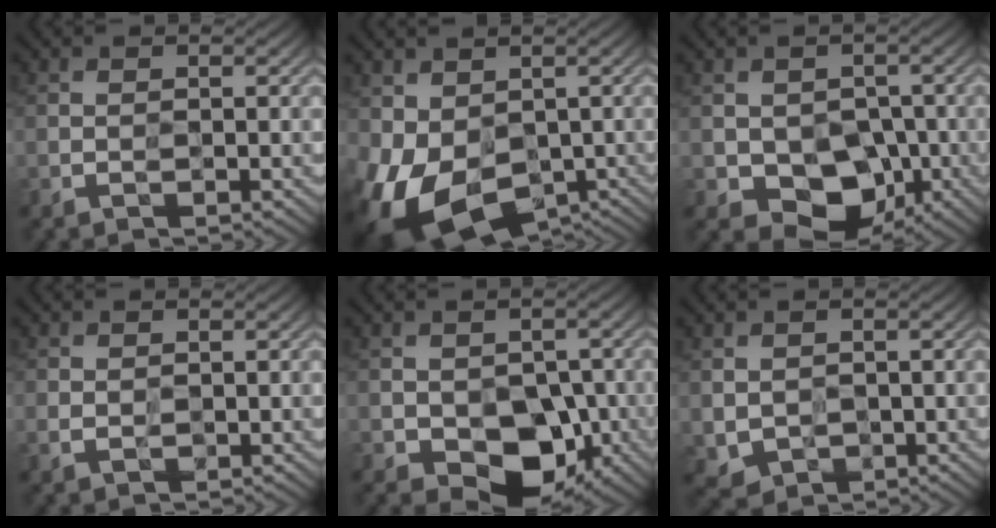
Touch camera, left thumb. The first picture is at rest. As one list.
[{"total": 14.0, "force": [-2.9, 9.6, 9.8], "torque": [-0.217, -0.046, -0.007]}, {"total": 8.3, "force": [-2.2, 6.3, 4.9], "torque": [-0.082, -0.025, -0.029]}, {"total": 1.6, "force": [0.6, 1.1, 0.9], "torque": [-0.024, -0.004, 0.013]}, {"total": 8.7, "force": [-2.6, 6.1, 5.7], "torque": [-0.085, -0.021, -0.037]}, {"total": 4.3, "force": [0.1, 3.6, 2.4], "torque": [-0.069, -0.028, 0.013]}]